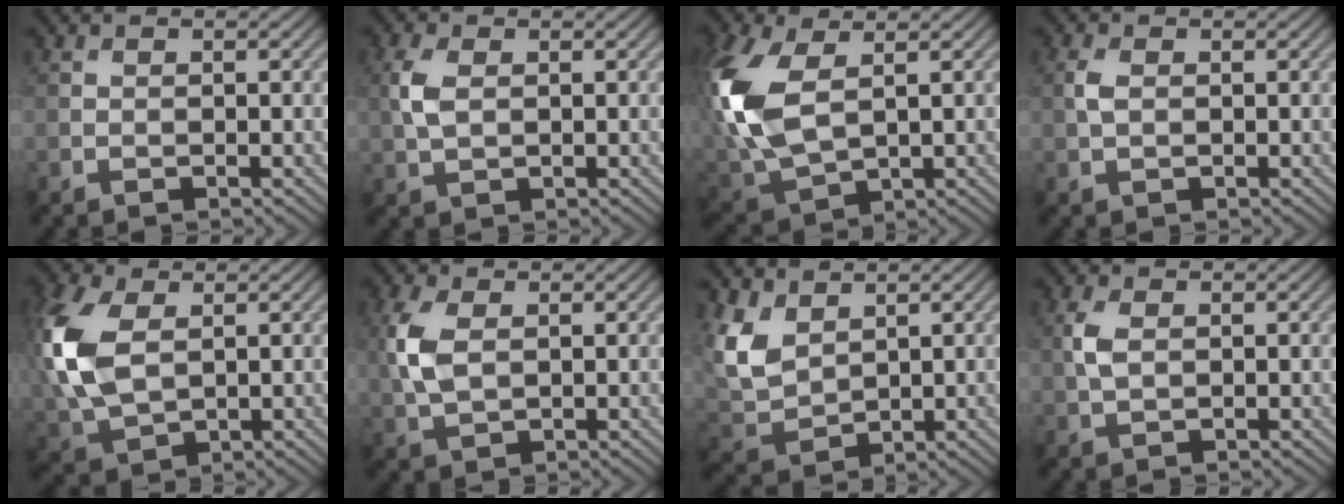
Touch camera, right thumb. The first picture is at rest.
{"total": 3.4, "force": [0.6, 2.0, 2.7], "torque": [-0.074, 0.003, 0.011]}
{"total": 12.3, "force": [2.2, 7.4, 9.5], "torque": [-0.268, -0.001, 0.049]}
{"total": 1.7, "force": [0.2, 1.0, 1.4], "torque": [-0.039, 0.004, 0.003]}
{"total": 12.1, "force": [1.7, 7.8, 9.2], "torque": [-0.275, 0.005, 0.037]}
{"total": 5.6, "force": [0.9, 3.4, 4.4], "torque": [-0.122, 0.005, 0.017]}
{"total": 7.4, "force": [3.3, 4.9, 4.6], "torque": [-0.127, -0.004, 0.073]}
{"total": 2.8, "force": [0.5, 1.7, 2.2], "torque": [-0.061, 0.002, 0.010]}